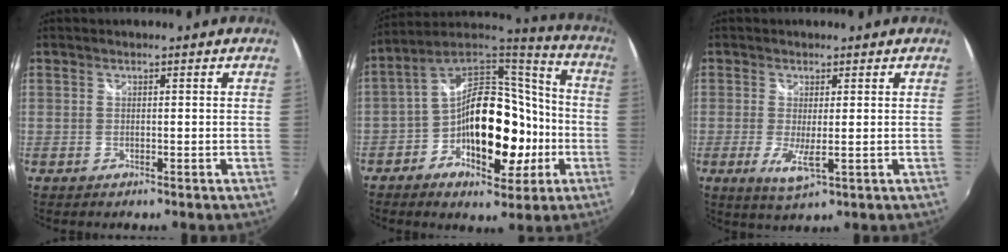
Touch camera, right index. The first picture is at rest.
{"total": 19.1, "force": [-5.6, 11.5, 14.2], "torque": [-0.252, 0.036, -0.086]}
{"total": 4.6, "force": [-0.8, 0.8, 4.5], "torque": [-0.090, -0.015, -0.013]}